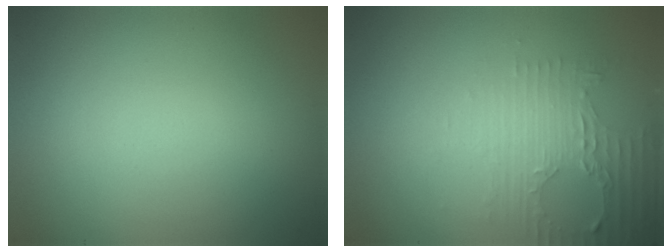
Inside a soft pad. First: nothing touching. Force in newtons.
{"total": 3.0, "press": 2.5, "slide": 1.7}